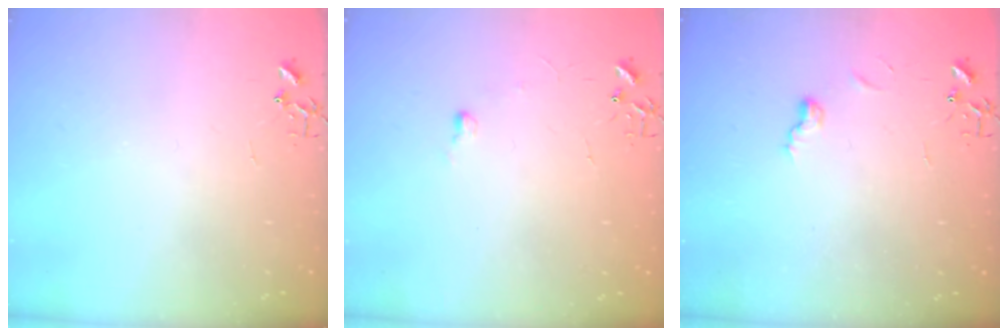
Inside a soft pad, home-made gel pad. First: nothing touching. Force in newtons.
{"total": 4.0, "press": 4.0, "slide": 0.6}
{"total": 5.5, "press": 5.5, "slide": 0.6}